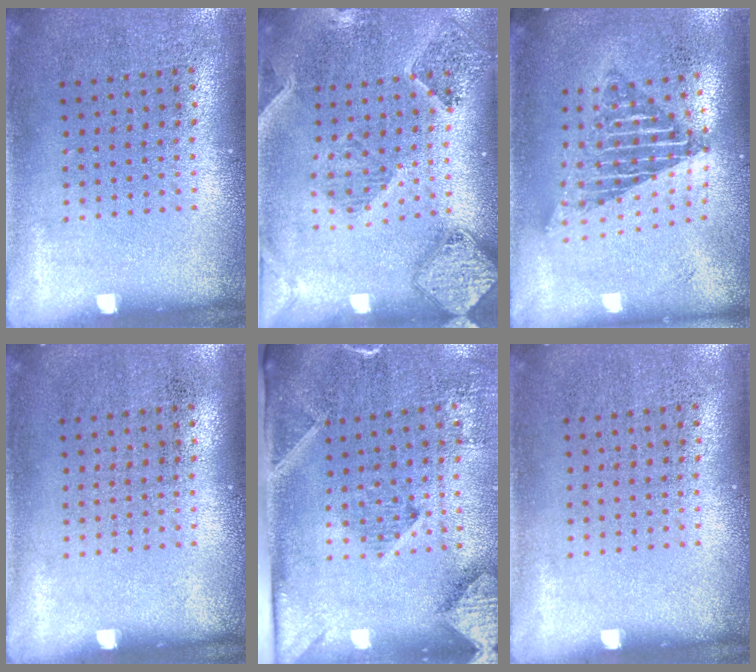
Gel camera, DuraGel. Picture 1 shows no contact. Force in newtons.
{"total": 1.6, "press": 1.5, "slide": 0.4}
{"total": 1.9, "press": 1.5, "slide": 1.1}
{"total": 0.0}
{"total": 2.9, "press": 2.1, "slide": 2.0}
{"total": 0.0}